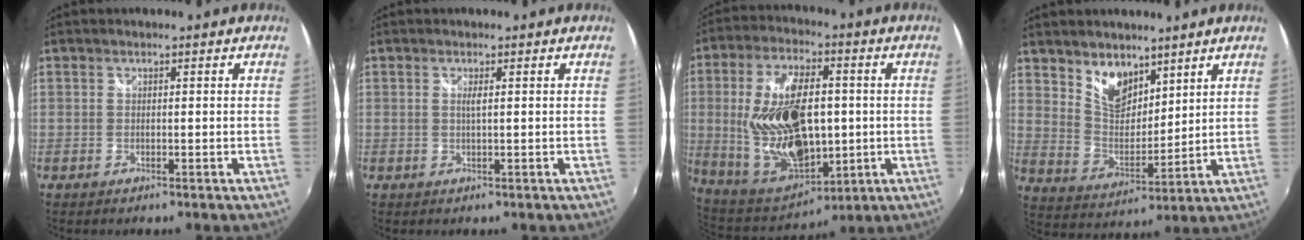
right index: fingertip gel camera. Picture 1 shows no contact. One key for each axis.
{"total": 0.9, "fx": 0.3, "fy": -0.3, "fz": 0.8, "tx": -0.015, "ty": -0.001, "tz": 0.004}
{"total": 22.2, "fx": -0.2, "fy": 12.0, "fz": 18.7, "tx": -0.380, "ty": -0.008, "tz": 0.021}
{"total": 9.3, "fx": 6.4, "fy": 5.2, "fz": 4.1, "tx": -0.064, "ty": -0.001, "tz": 0.127}